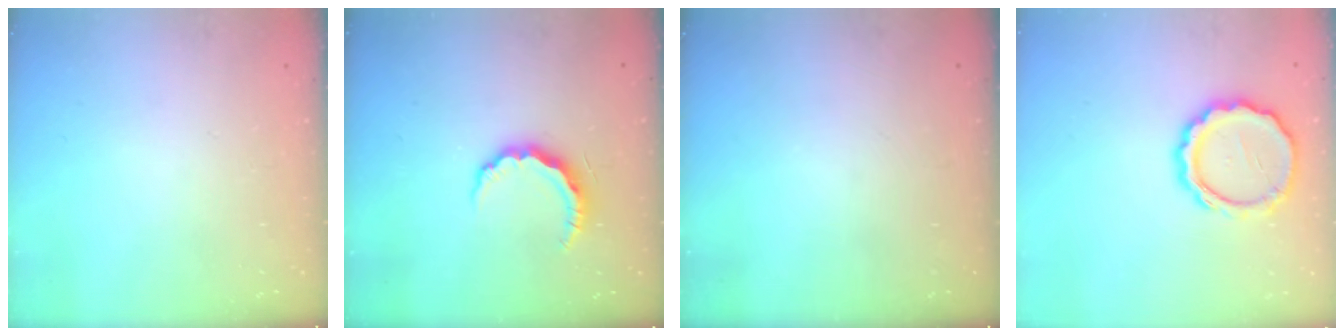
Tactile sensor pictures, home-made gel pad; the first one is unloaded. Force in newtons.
{"total": 8.0, "press": 8.0, "slide": 0.9}
{"total": 0.0}
{"total": 11.9, "press": 11.7, "slide": 1.9}